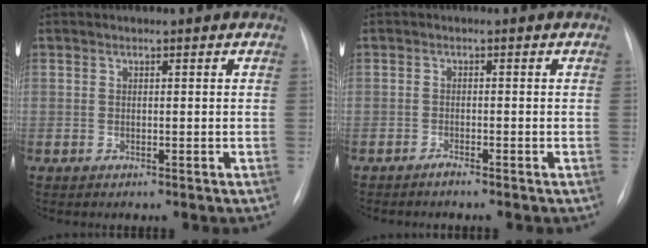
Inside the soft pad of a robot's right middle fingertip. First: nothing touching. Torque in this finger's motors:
{"motor_torque": [0.02, 0.09, -0.02, 0.00]}